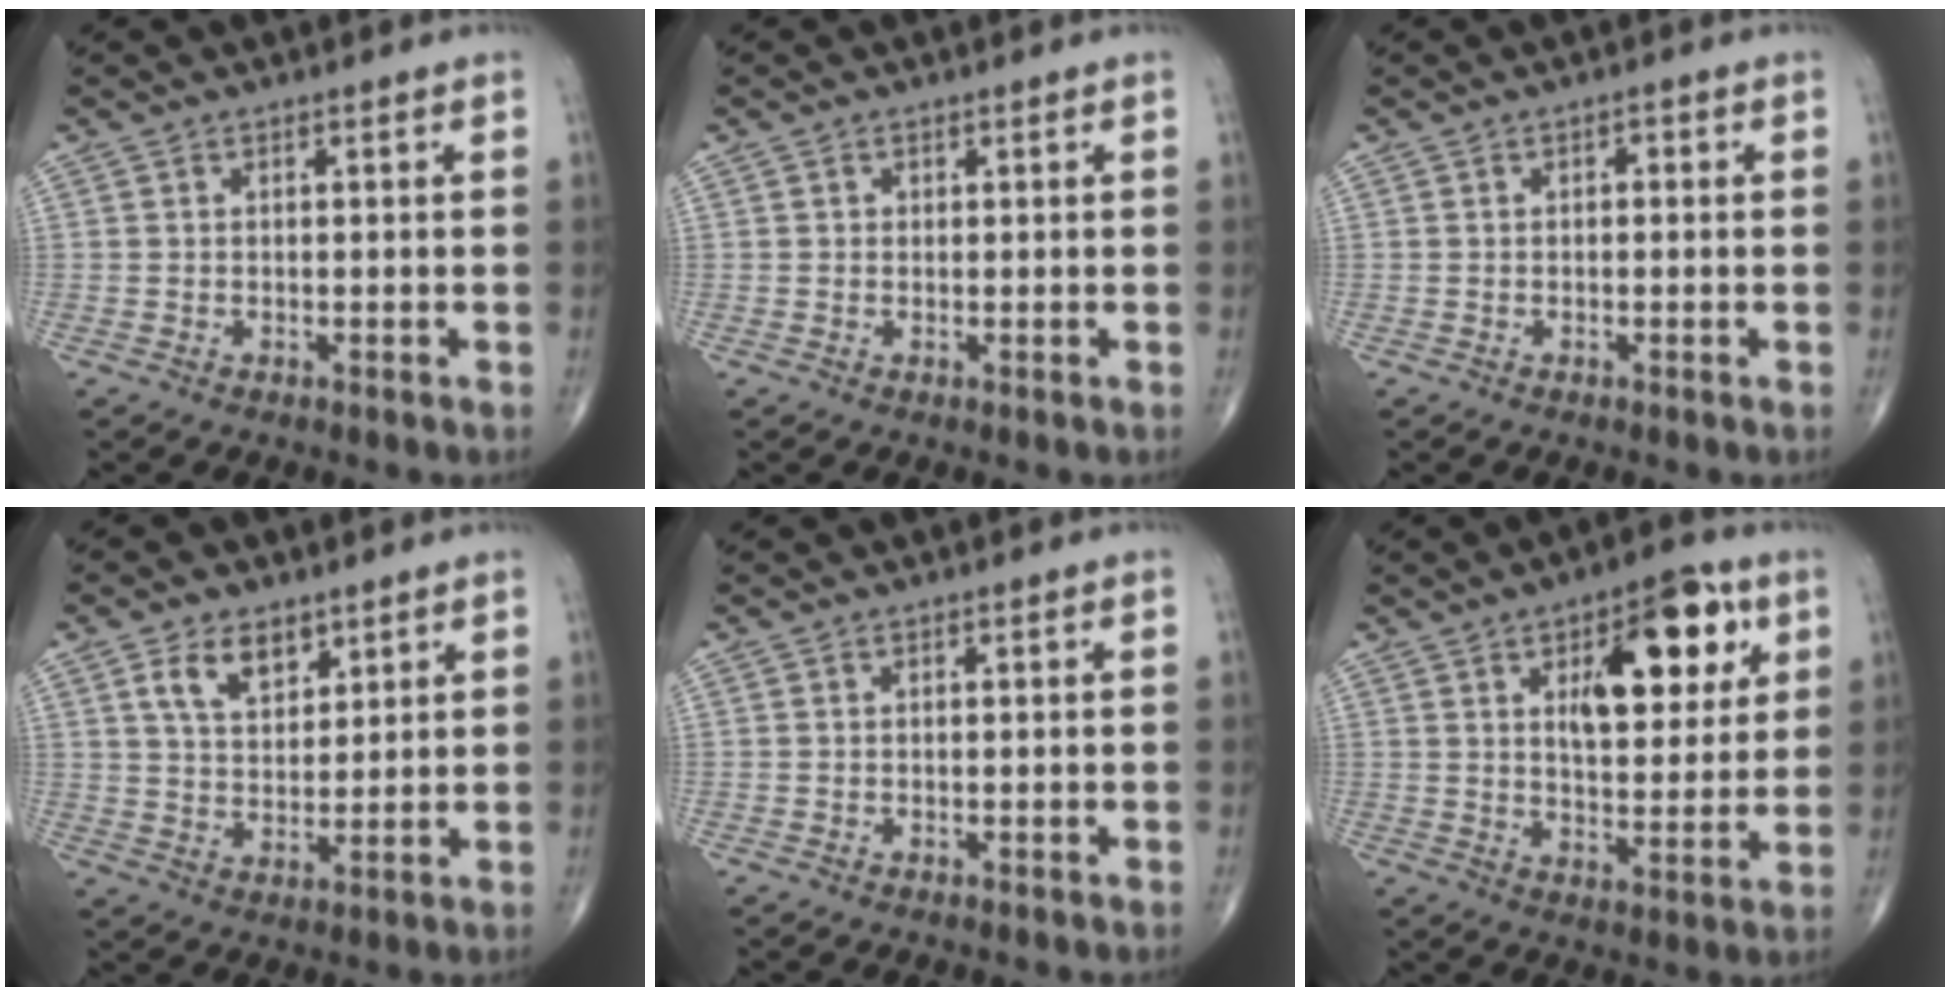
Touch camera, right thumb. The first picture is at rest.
{"total": 0.6, "force": [0.2, 0.5, 0.1], "torque": [0.005, 0.001, 0.002]}
{"total": 1.1, "force": [0.1, 0.6, 0.8], "torque": [-0.007, 0.003, -0.002]}
{"total": 7.3, "force": [4.1, 4.3, 4.4], "torque": [-0.057, -0.025, 0.077]}
{"total": 0.0}
{"total": 16.1, "force": [6.1, 7.5, 12.9], "torque": [-0.141, -0.017, 0.091]}